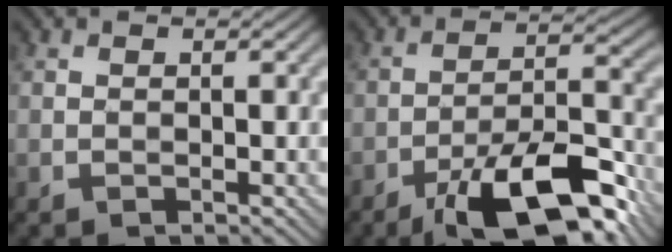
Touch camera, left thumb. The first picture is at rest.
{"total": 14.0, "force": [-9.1, 4.1, 9.8], "torque": [-0.162, 0.005, -0.160]}